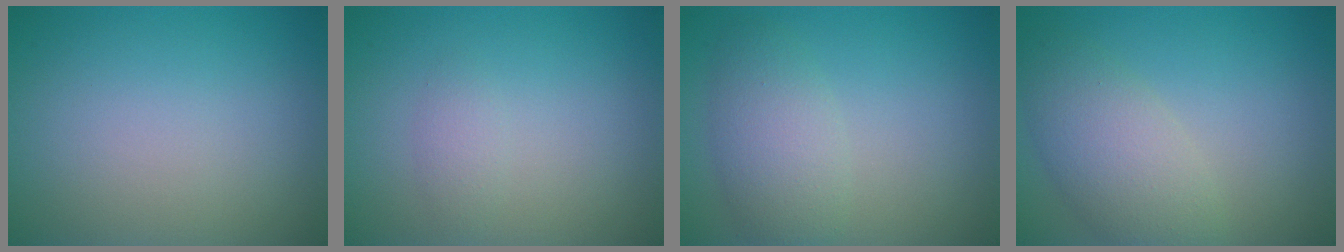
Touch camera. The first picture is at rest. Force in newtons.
{"total": 1.1, "press": 1.1, "slide": 0.0}
{"total": 3.7, "press": 3.7, "slide": 0.1}
{"total": 4.6, "press": 4.6, "slide": 0.3}